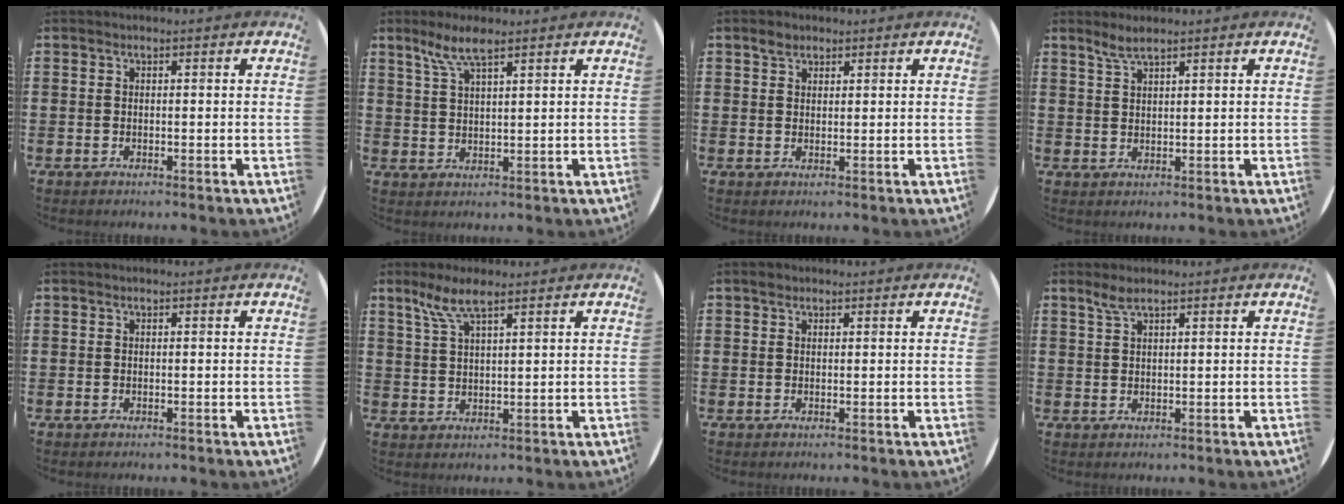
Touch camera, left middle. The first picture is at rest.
{"total": 5.1, "force": [3.6, 1.1, 3.3], "torque": [-0.074, 0.006, 0.063]}
{"total": 1.8, "force": [1.5, 1.0, 0.5], "torque": [-0.002, 0.002, 0.026]}
{"total": 2.4, "force": [2.1, 0.3, 1.2], "torque": [-0.026, 0.003, 0.038]}
{"total": 0.0}
{"total": 5.3, "force": [3.7, 1.0, 3.7], "torque": [-0.081, 0.004, 0.065]}
{"total": 0.6, "force": [0.5, 0.3, 0.0], "torque": [0.008, 0.000, 0.007]}
{"total": 2.1, "force": [1.6, 0.3, 1.4], "torque": [-0.028, 0.005, 0.027]}